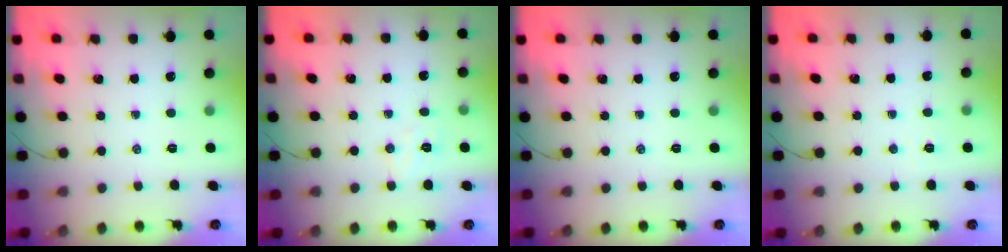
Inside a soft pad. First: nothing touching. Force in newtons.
{"total": 3.9, "press": 3.8, "slide": 0.8}
{"total": 0.0}
{"total": 2.4, "press": 2.3, "slide": 0.7}